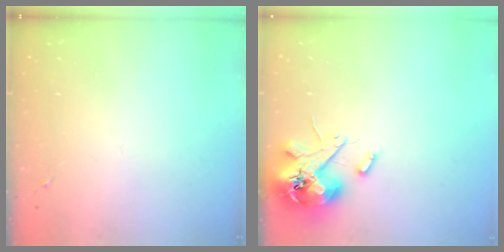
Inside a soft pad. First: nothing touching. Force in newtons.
{"total": 12.7, "press": 12.6, "slide": 1.9}